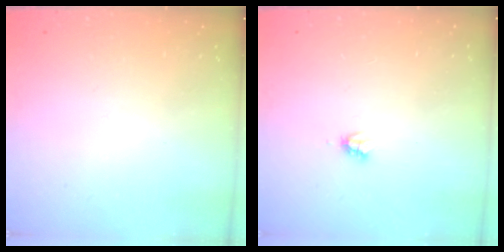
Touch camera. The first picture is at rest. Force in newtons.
{"total": 2.7, "press": 2.7, "slide": 0.2}